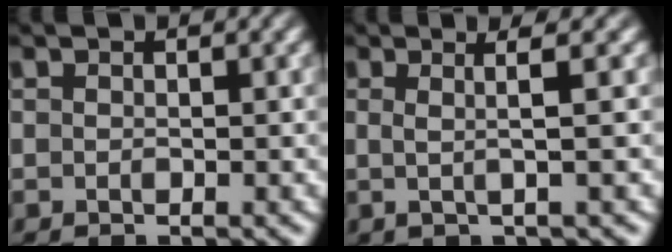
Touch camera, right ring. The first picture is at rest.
{"total": 2.9, "force": [0.8, -0.3, 2.8], "torque": [-0.042, 0.008, 0.014]}